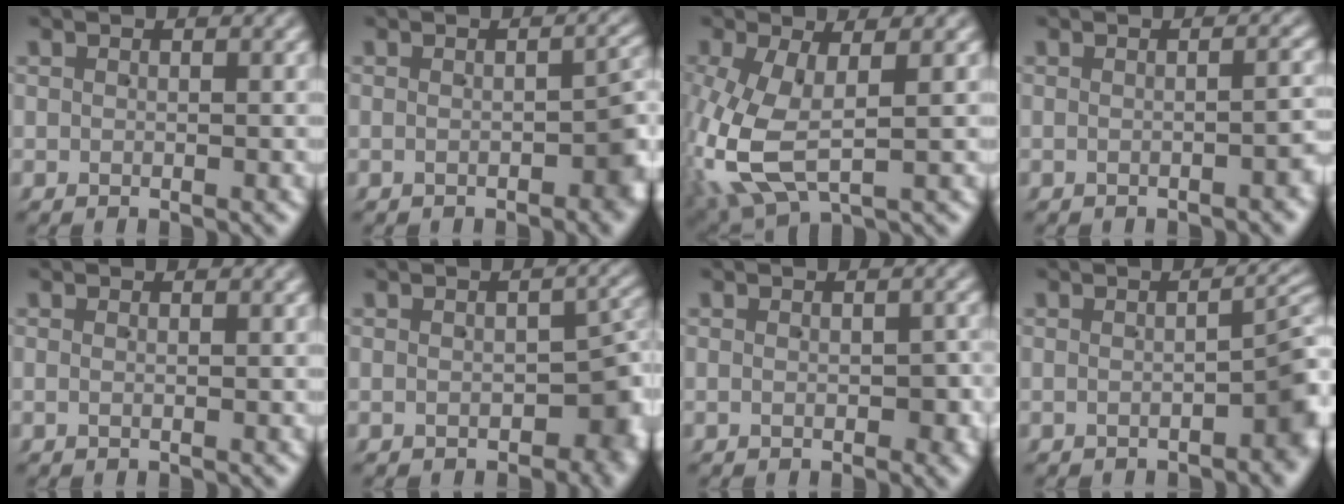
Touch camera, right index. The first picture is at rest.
{"total": 3.2, "force": [-1.1, 1.4, 2.7], "torque": [-0.024, -0.003, -0.017]}
{"total": 7.2, "force": [-1.0, 4.5, 5.6], "torque": [-0.166, -0.034, 0.004]}
{"total": 1.3, "force": [-1.0, 0.0, 0.8], "torque": [-0.015, 0.008, -0.021]}
{"total": 0.0}
{"total": 4.8, "force": [-1.9, 2.8, 3.4], "torque": [-0.022, -0.004, -0.026]}
{"total": 1.4, "force": [-0.7, 0.9, 0.8], "torque": [-0.014, -0.006, -0.008]}
{"total": 3.9, "force": [-1.4, 1.3, 3.4], "torque": [-0.037, 0.006, -0.024]}